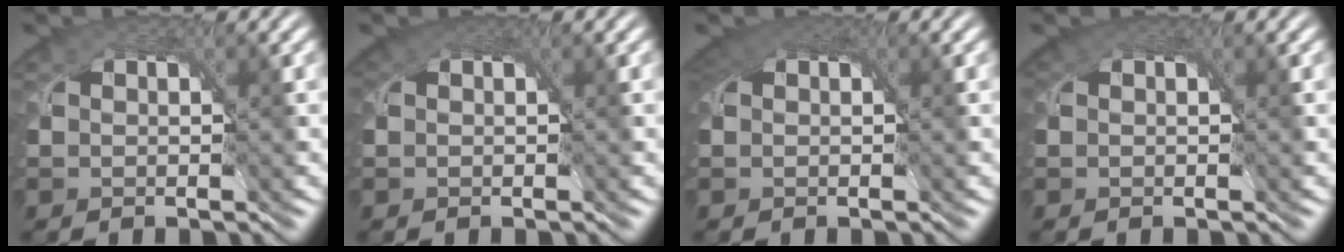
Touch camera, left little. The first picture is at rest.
{"total": 2.0, "force": [1.0, 1.3, 1.1], "torque": [-0.022, 0.004, 0.011]}
{"total": 3.5, "force": [1.5, 2.2, 2.2], "torque": [-0.051, 0.002, 0.017]}
{"total": 1.6, "force": [0.8, 1.1, 0.9], "torque": [-0.017, 0.003, 0.009]}